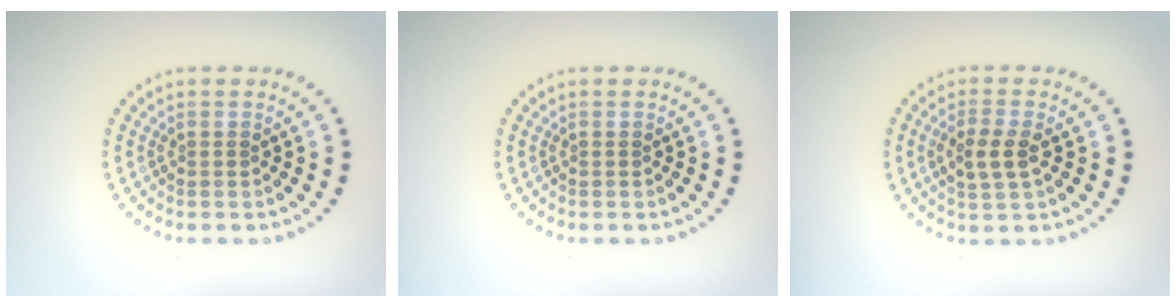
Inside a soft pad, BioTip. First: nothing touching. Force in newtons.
{"total": 0.0}
{"total": 2.7, "press": 2.6, "slide": 0.7}